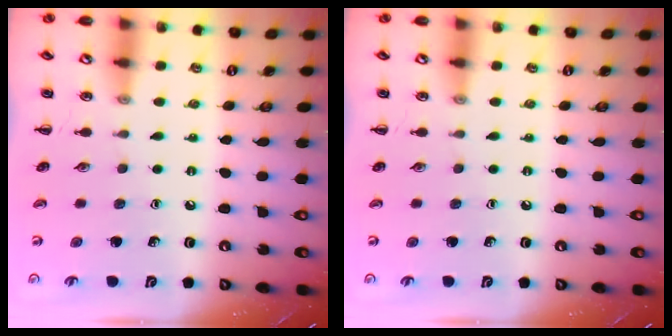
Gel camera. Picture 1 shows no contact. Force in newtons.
{"total": 0.0}